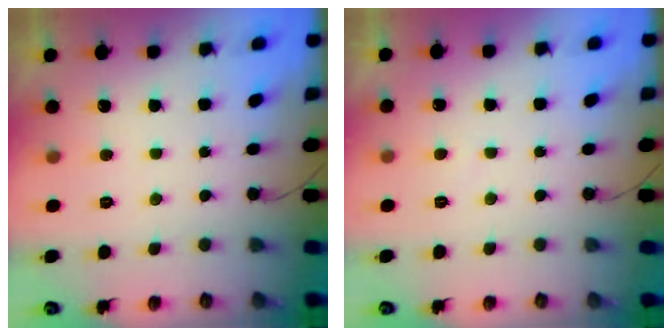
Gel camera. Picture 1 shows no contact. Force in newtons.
{"total": 2.1, "press": 2.1, "slide": 0.2}